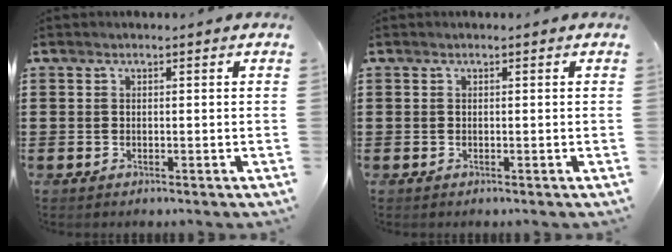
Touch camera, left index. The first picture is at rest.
{"total": 0.0}